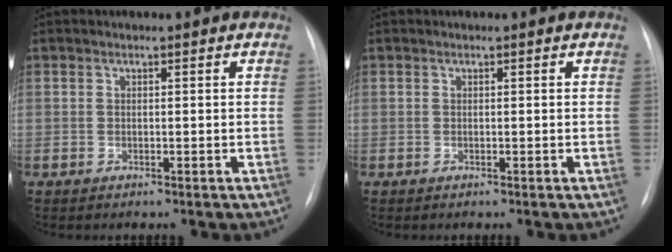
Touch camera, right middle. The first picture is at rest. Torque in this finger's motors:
{"motor_torque": [-0.22, -0.23, -0.01, 0.00]}